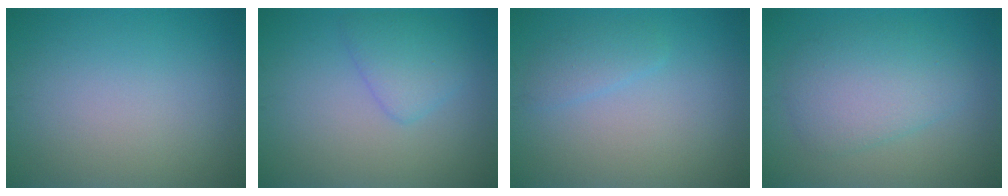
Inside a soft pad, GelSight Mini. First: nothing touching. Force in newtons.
{"total": 2.7, "press": 2.7, "slide": 0.0}
{"total": 1.5, "press": 1.5, "slide": 0.1}
{"total": 4.6, "press": 4.6, "slide": 0.0}